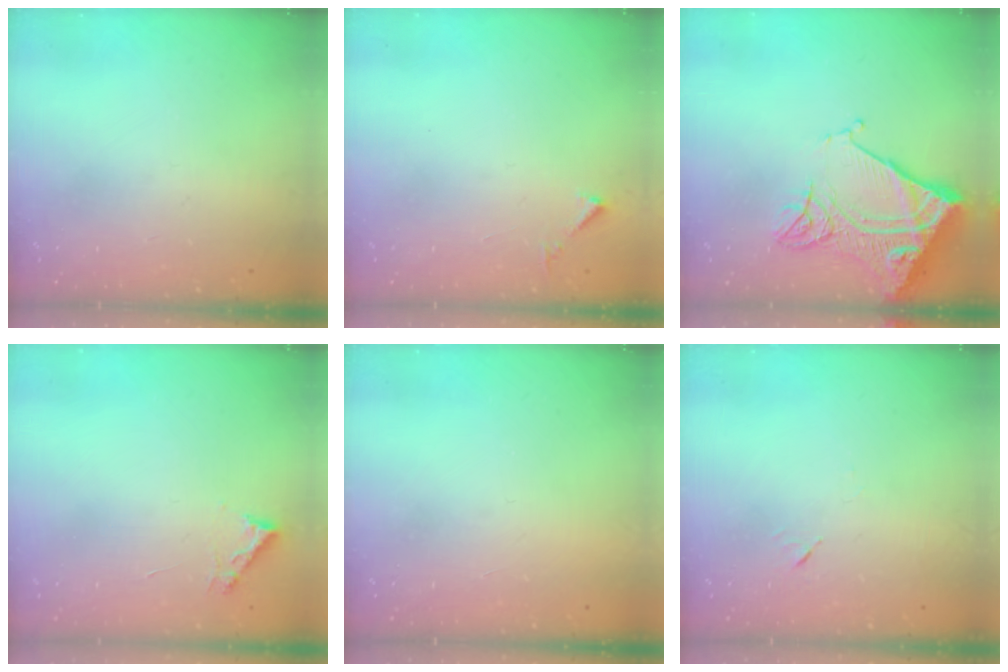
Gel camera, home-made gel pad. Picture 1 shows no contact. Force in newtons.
{"total": 3.3, "press": 3.2, "slide": 0.4}
{"total": 15.4, "press": 15.3, "slide": 1.8}
{"total": 2.7, "press": 2.7, "slide": 0.3}
{"total": 1.6, "press": 1.6, "slide": 0.1}
{"total": 4.2, "press": 4.1, "slide": 0.7}